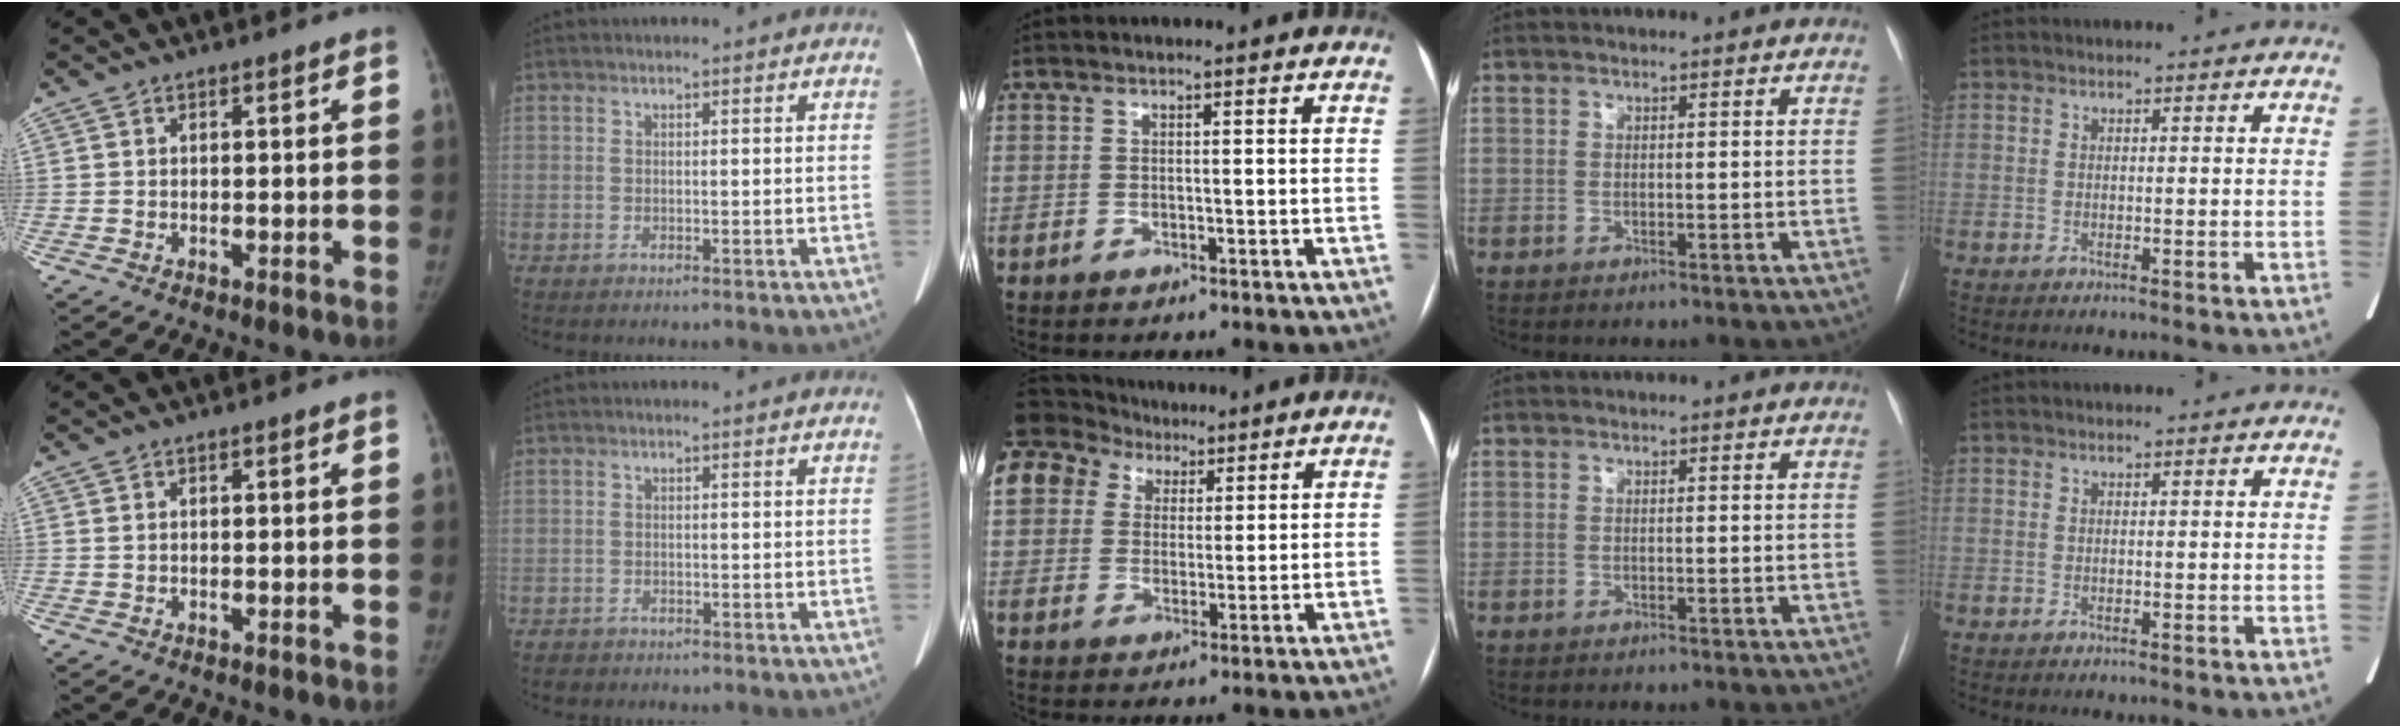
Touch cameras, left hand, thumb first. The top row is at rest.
{"index": {"total": 1.0, "force": [-0.8, 0.6, 0.0], "torque": [-0.011, -0.001, -0.012]}, "middle": {"total": 20.0, "force": [10.6, 14.8, 8.3], "torque": [-0.262, 0.097, 0.201]}}